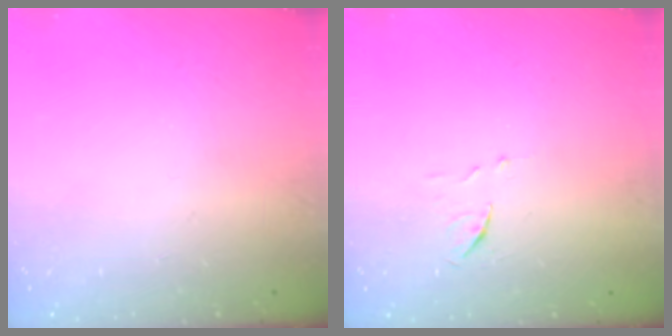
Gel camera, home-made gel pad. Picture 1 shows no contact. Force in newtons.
{"total": 6.3, "press": 6.3, "slide": 0.6}